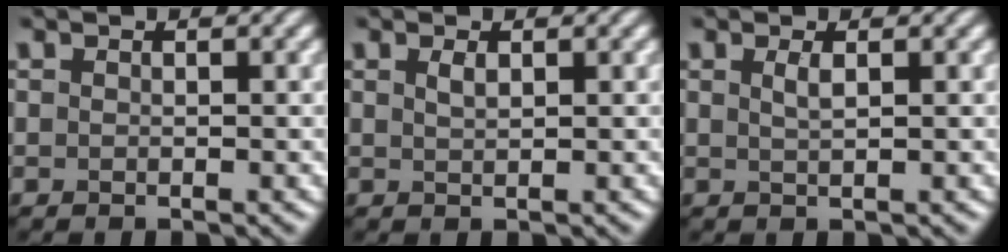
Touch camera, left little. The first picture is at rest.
{"total": 0.9, "force": [0.5, 0.3, 0.7], "torque": [-0.016, 0.001, 0.010]}
{"total": 1.1, "force": [0.5, 0.3, 1.0], "torque": [-0.018, 0.003, 0.007]}